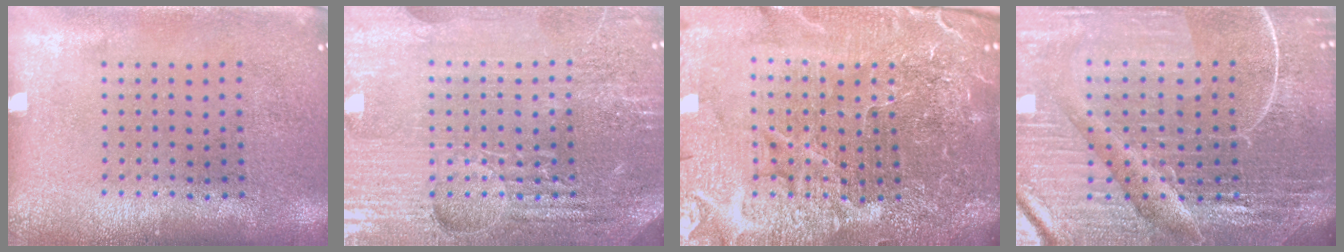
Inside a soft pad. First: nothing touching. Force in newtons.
{"total": 5.1, "press": 4.7, "slide": 1.9}
{"total": 6.7, "press": 5.9, "slide": 3.1}
{"total": 6.9, "press": 6.0, "slide": 3.3}